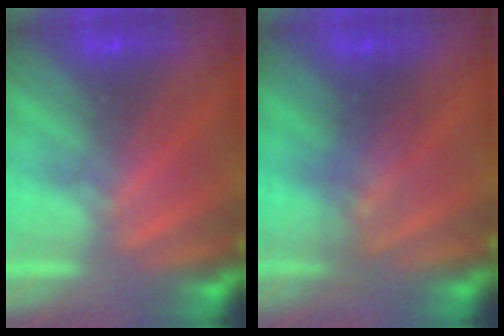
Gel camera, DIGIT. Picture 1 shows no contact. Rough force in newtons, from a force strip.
{"total": 2.9}